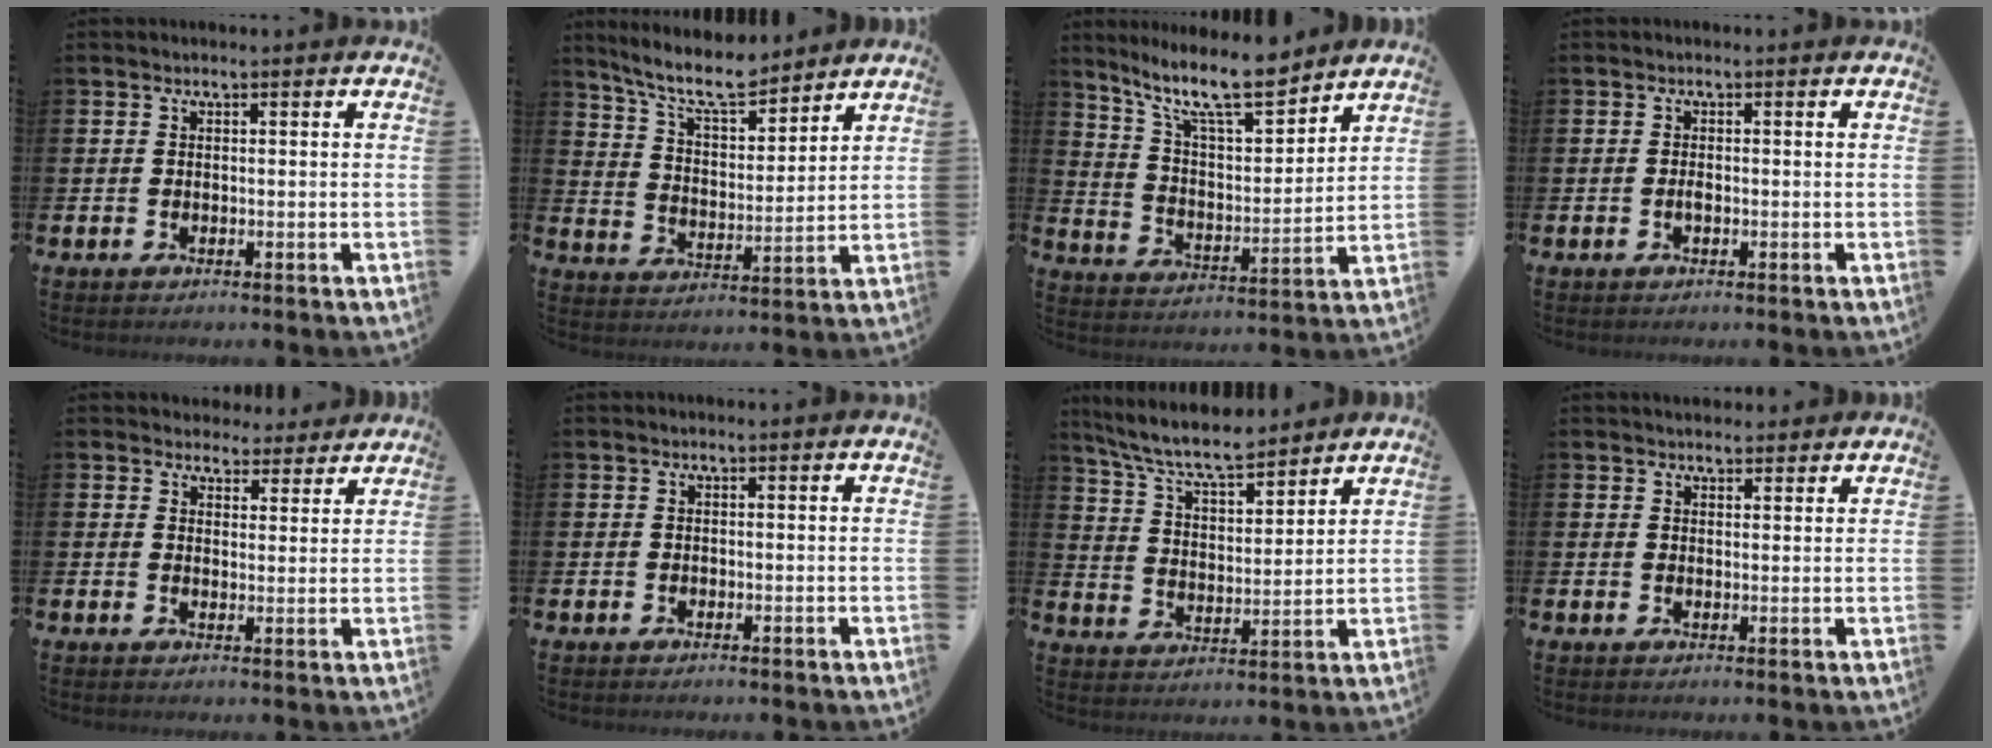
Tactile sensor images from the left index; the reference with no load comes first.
{"total": 9.0, "force": [8.0, 1.8, 3.6], "torque": [-0.095, -0.039, 0.144]}
{"total": 11.8, "force": [10.1, 2.3, 5.8], "torque": [-0.134, -0.054, 0.177]}
{"total": 0.8, "force": [-0.4, 0.4, 0.7], "torque": [-0.013, -0.001, -0.007]}
{"total": 3.7, "force": [3.4, 1.6, -0.1], "torque": [-0.004, -0.020, 0.059]}
{"total": 0.0}
{"total": 8.2, "force": [7.4, 1.3, 3.1], "torque": [-0.095, -0.039, 0.133]}
{"total": 2.3, "force": [2.2, 0.6, 0.0], "torque": [0.003, -0.008, 0.039]}